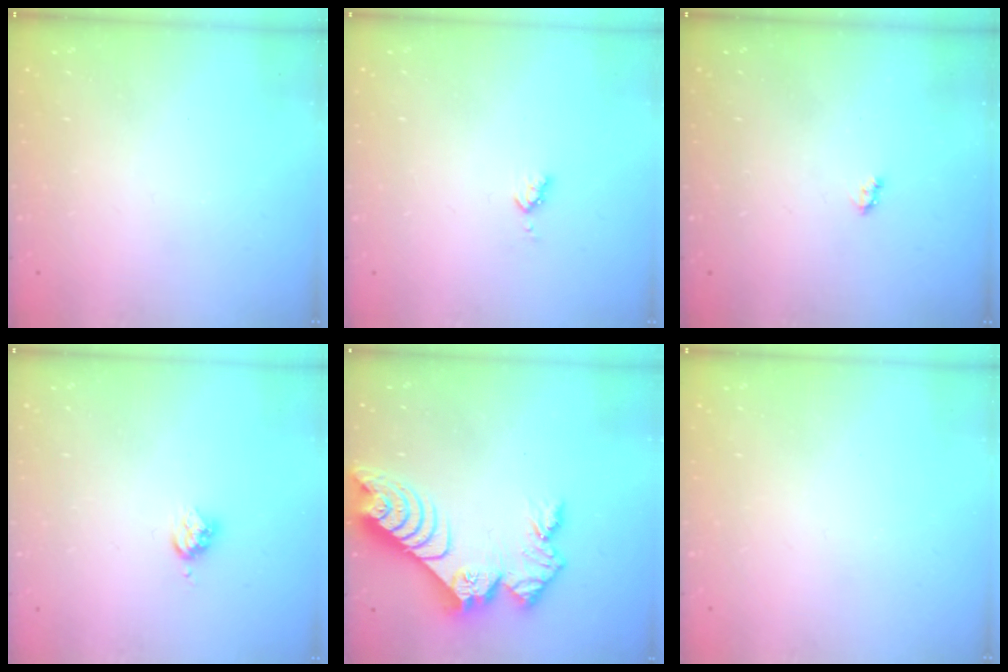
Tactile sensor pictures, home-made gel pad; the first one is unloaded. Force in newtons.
{"total": 3.0, "press": 3.0, "slide": 0.4}
{"total": 2.7, "press": 2.7, "slide": 0.4}
{"total": 3.4, "press": 3.3, "slide": 0.5}
{"total": 12.8, "press": 12.8, "slide": 1.0}
{"total": 0.0}